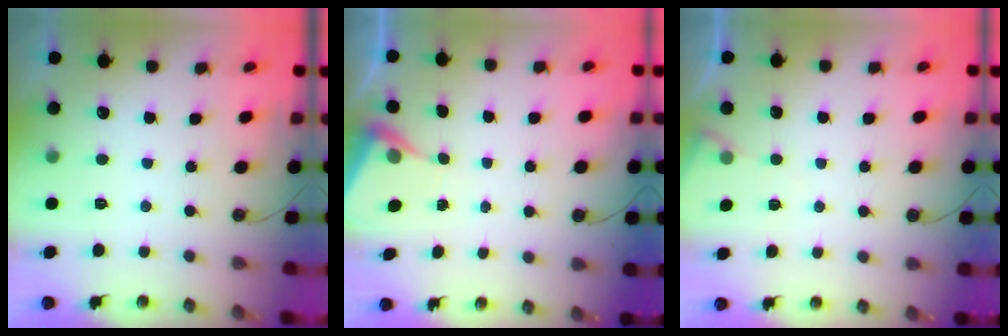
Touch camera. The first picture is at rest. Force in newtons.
{"total": 4.9, "press": 4.9, "slide": 0.1}
{"total": 4.0, "press": 3.9, "slide": 0.6}